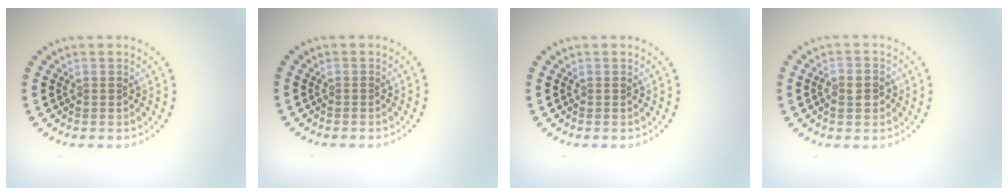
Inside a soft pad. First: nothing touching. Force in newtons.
{"total": 0.0}
{"total": 0.0}
{"total": 2.3, "press": 2.2, "slide": 0.6}